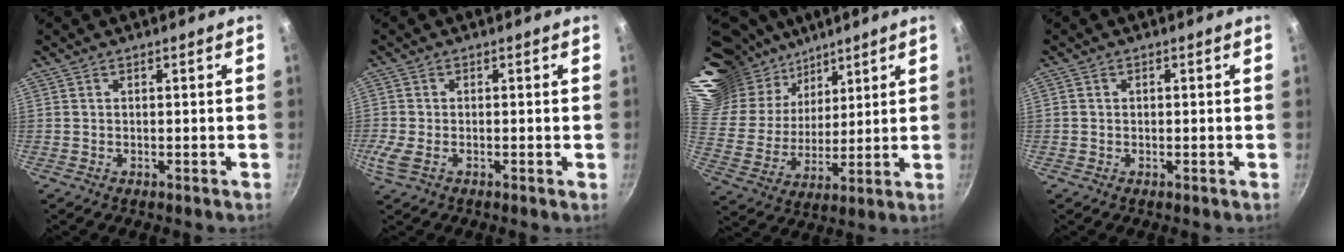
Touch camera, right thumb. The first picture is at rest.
{"total": 3.5, "force": [-1.1, 1.5, 2.9], "torque": [-0.068, -0.004, -0.029]}
{"total": 26.3, "force": [19.9, 14.5, 9.2], "torque": [-0.179, -0.070, 0.380]}
{"total": 0.5, "force": [-0.1, 0.5, 0.2], "torque": [-0.001, 0.002, -0.002]}